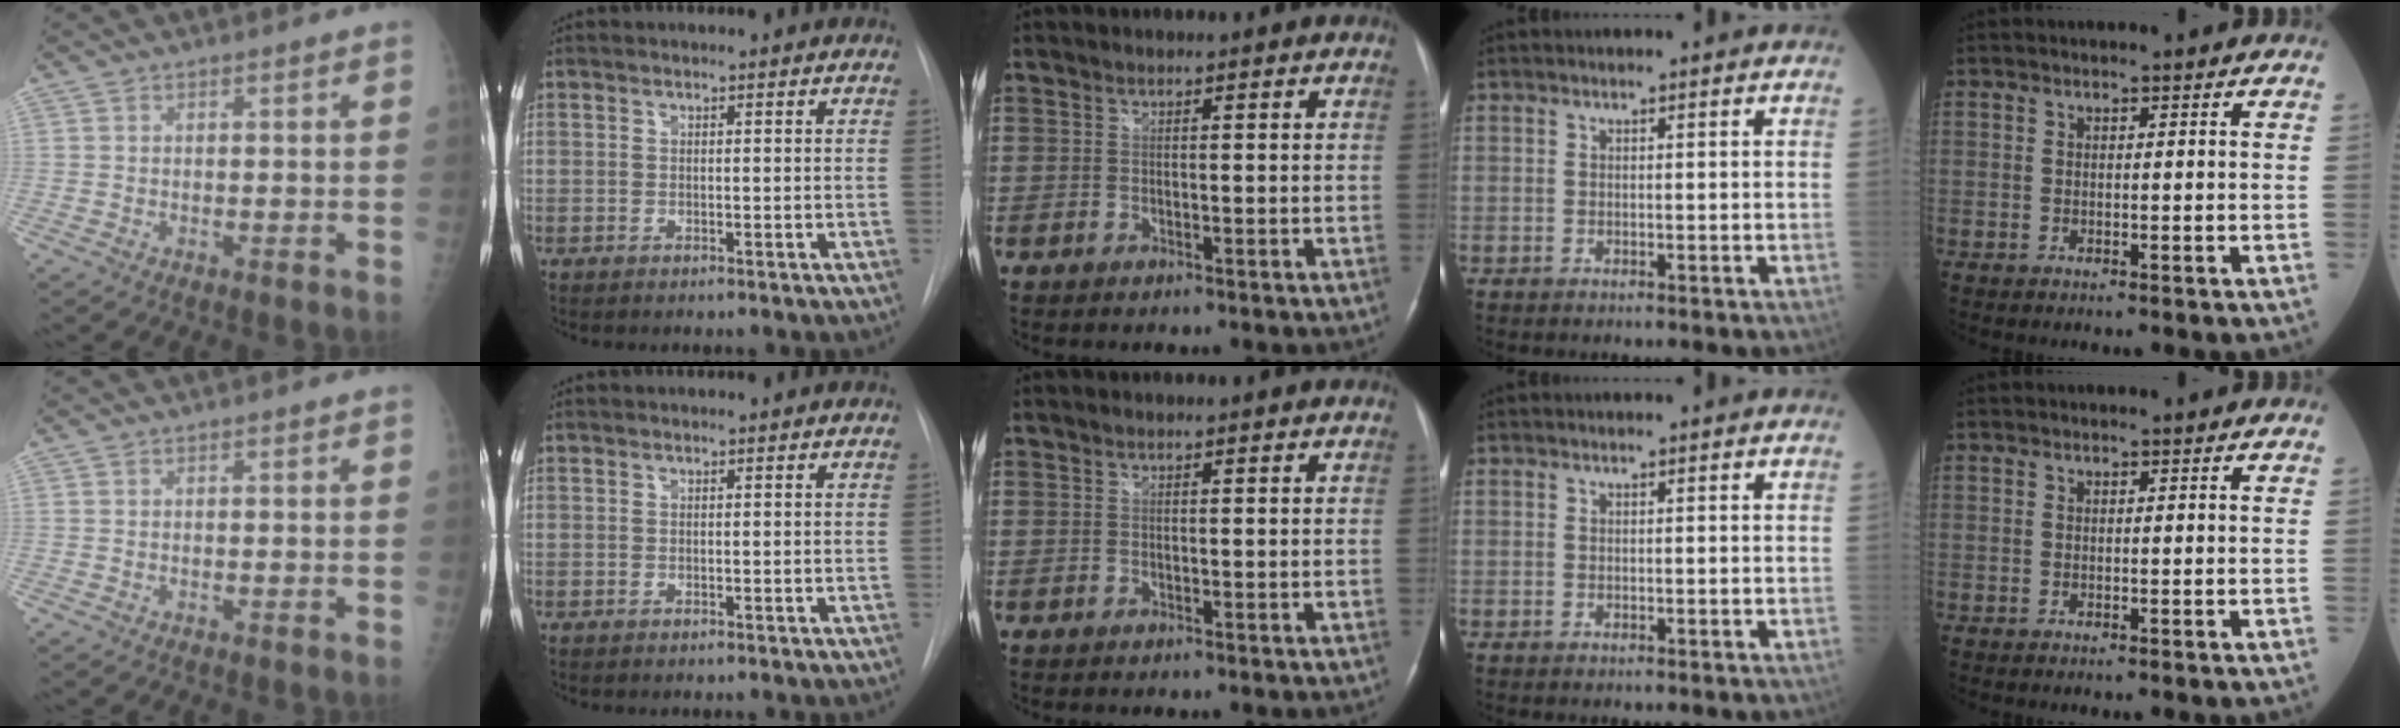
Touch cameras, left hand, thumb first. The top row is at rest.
{}